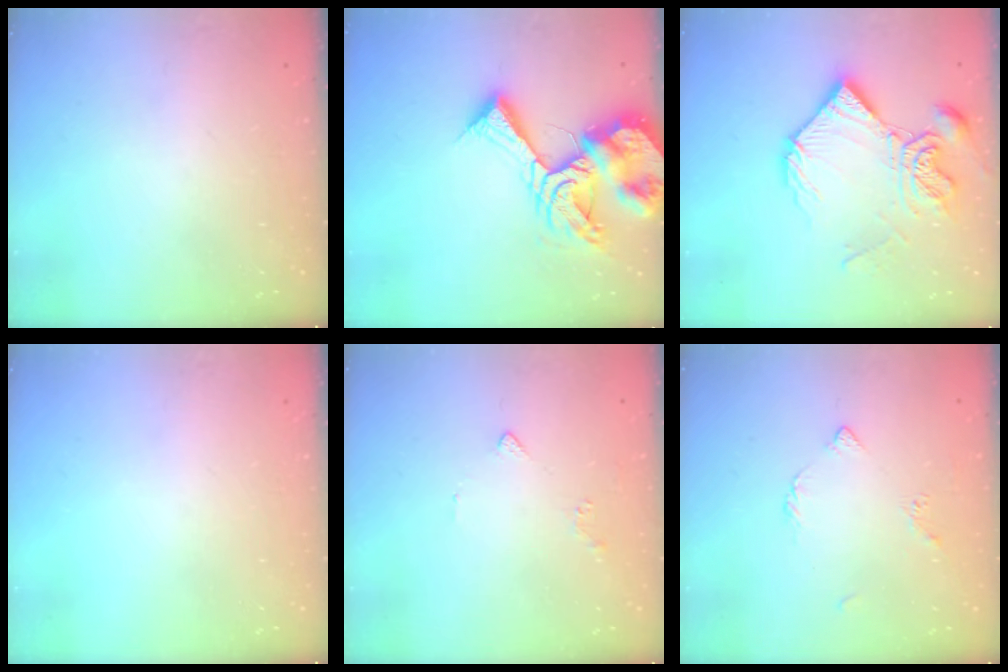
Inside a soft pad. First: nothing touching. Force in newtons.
{"total": 18.4, "press": 18.3, "slide": 2.0}
{"total": 14.2, "press": 14.1, "slide": 1.5}
{"total": 0.0}
{"total": 1.8, "press": 1.7, "slide": 0.6}
{"total": 3.5, "press": 3.4, "slide": 0.8}